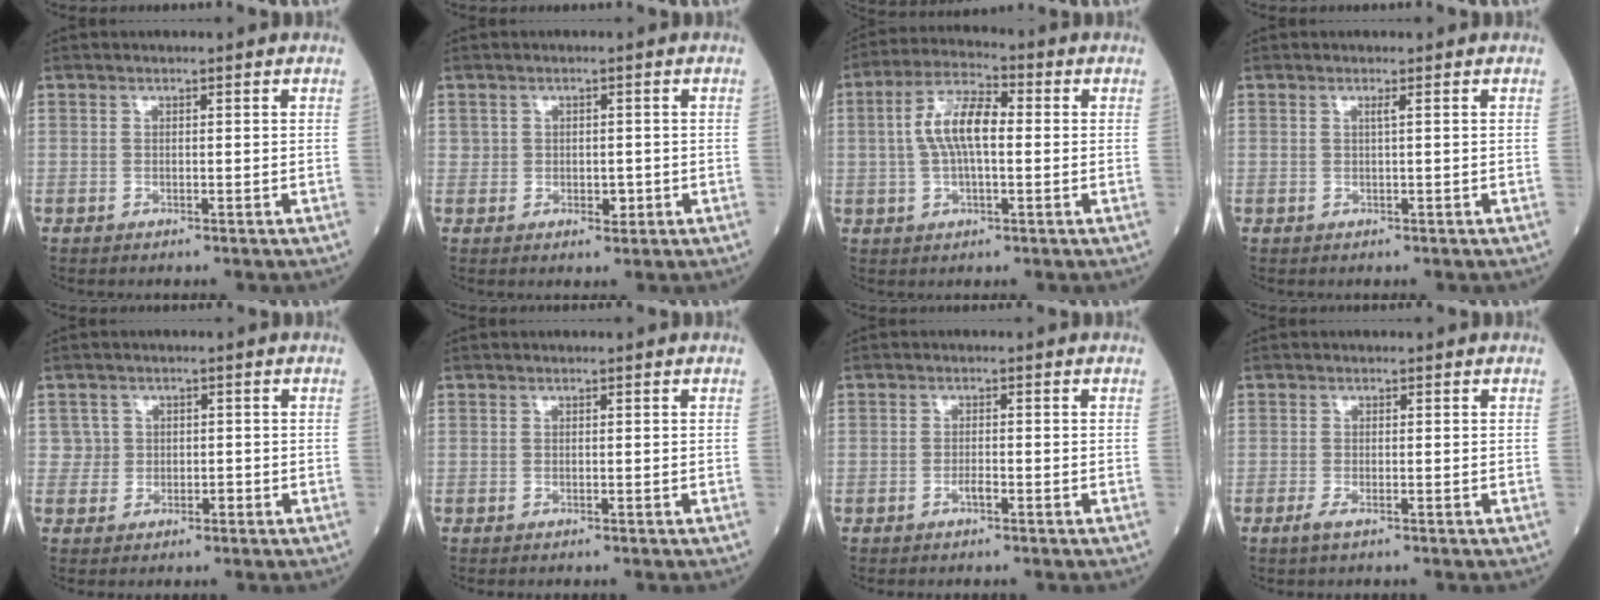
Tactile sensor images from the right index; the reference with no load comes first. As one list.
[{"total": 2.1, "force": [-0.2, 1.7, 1.2], "torque": [-0.012, 0.001, 0.001]}, {"total": 8.4, "force": [0.5, 2.9, 7.8], "torque": [-0.161, 0.021, 0.005]}, {"total": 0.6, "force": [0.2, -0.2, 0.5], "torque": [-0.014, -0.002, 0.005]}, {"total": 2.4, "force": [0.0, 2.4, 0.0], "torque": [0.012, 0.007, 0.000]}, {"total": 0.0}, {"total": 1.6, "force": [-0.7, 0.9, 1.1], "torque": [-0.034, 0.003, -0.011]}, {"total": 1.2, "force": [-0.7, 0.2, 1.0], "torque": [-0.021, -0.003, -0.013]}]